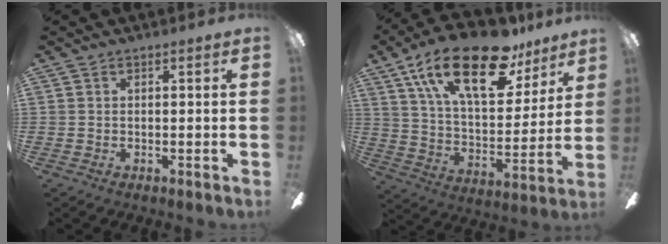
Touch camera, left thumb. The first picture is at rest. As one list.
[{"total": 25.4, "force": [15.7, 10.8, 16.7], "torque": [-0.289, -0.080, 0.266]}]